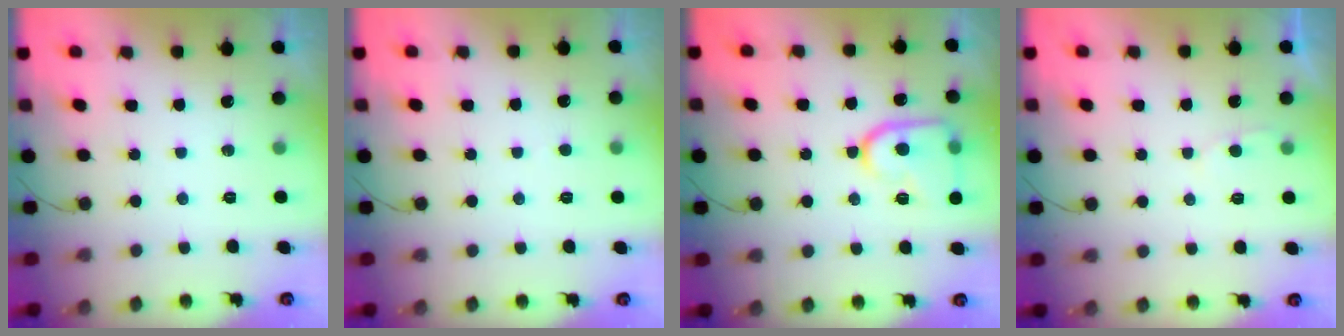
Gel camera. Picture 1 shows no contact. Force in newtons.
{"total": 2.5, "press": 2.5, "slide": 0.2}
{"total": 14.6, "press": 14.5, "slide": 1.3}
{"total": 2.1, "press": 2.1, "slide": 0.2}